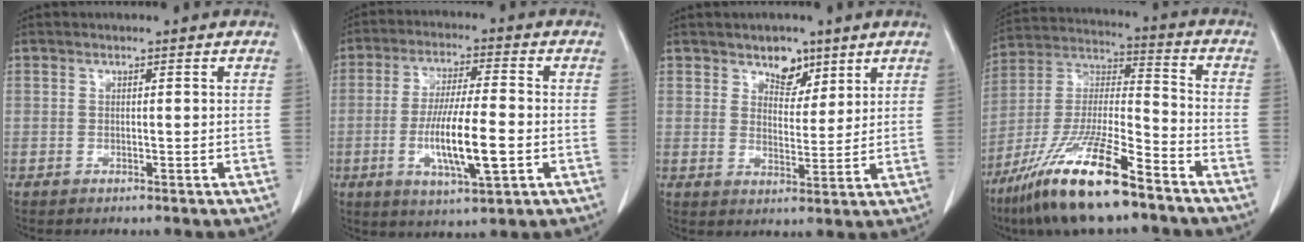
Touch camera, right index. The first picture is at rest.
{"total": 11.3, "force": [-2.7, 1.6, 10.9], "torque": [-0.204, -0.010, -0.047]}
{"total": 4.9, "force": [3.4, 2.8, 2.2], "torque": [-0.027, 0.001, 0.057]}
{"total": 18.4, "force": [-12.1, 2.6, 13.5], "torque": [-0.293, -0.031, -0.225]}